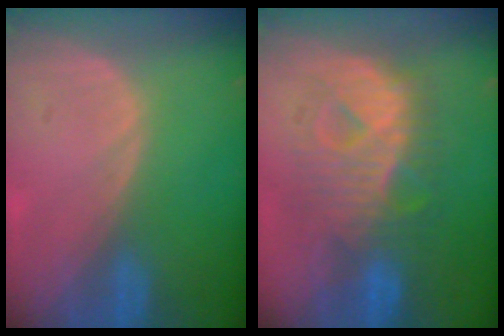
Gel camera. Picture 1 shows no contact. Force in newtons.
{"total": 9.8, "press": 9.8, "slide": 0.6}